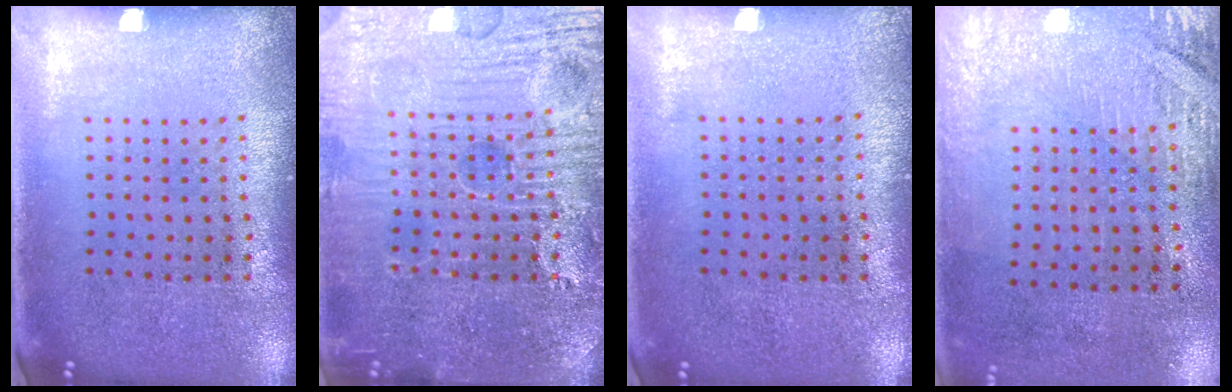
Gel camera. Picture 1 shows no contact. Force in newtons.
{"total": 5.2, "press": 5.1, "slide": 0.6}
{"total": 0.0}
{"total": 2.9, "press": 2.5, "slide": 1.4}